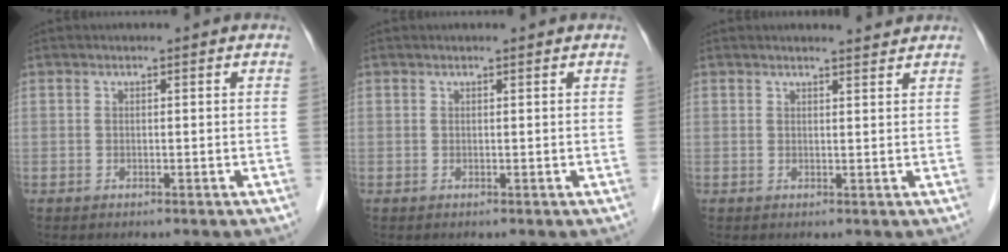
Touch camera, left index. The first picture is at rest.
{"total": 0.0}
{"total": 2.0, "force": [2.0, -0.1, 0.1], "torque": [-0.006, -0.006, 0.023]}